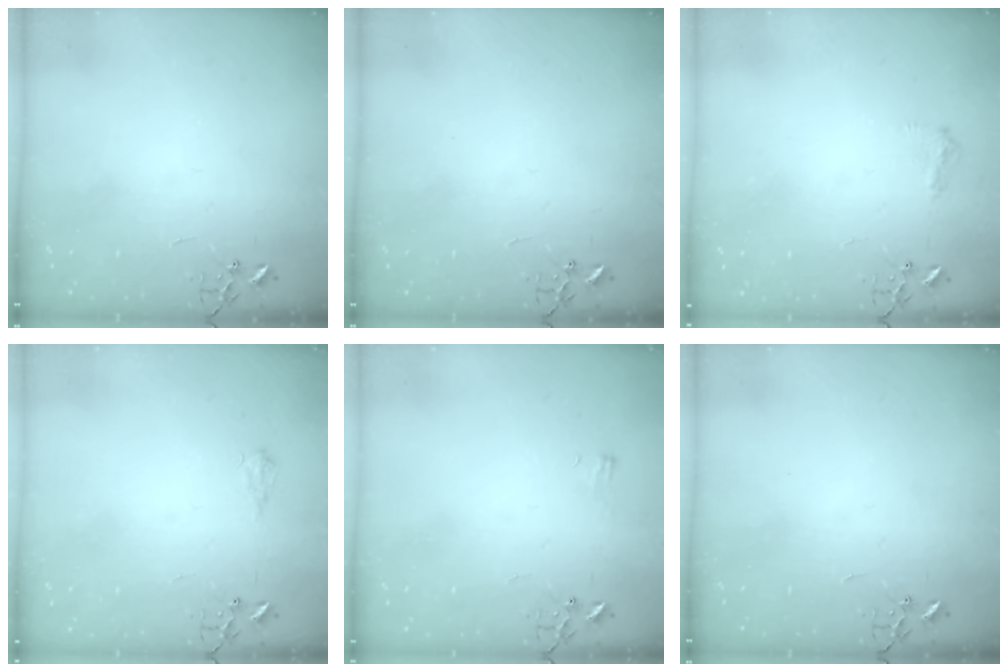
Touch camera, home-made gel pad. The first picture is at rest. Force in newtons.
{"total": 0.0}
{"total": 7.9, "press": 7.9, "slide": 0.6}
{"total": 6.2, "press": 6.1, "slide": 0.8}
{"total": 4.7, "press": 4.7, "slide": 0.5}
{"total": 0.0}